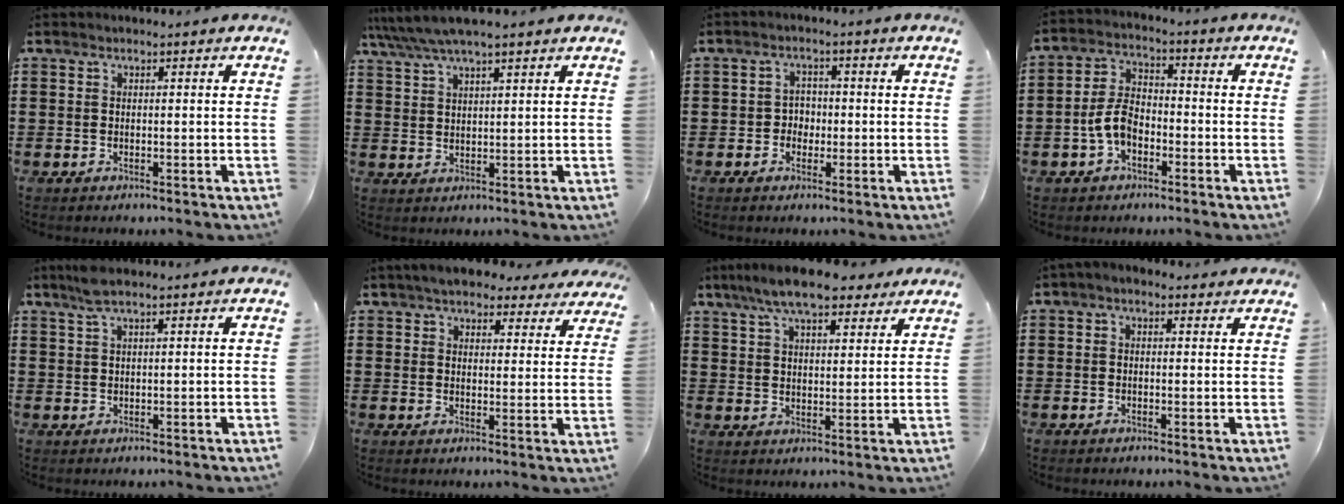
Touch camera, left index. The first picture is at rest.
{"total": 4.7, "force": [3.9, 0.6, 2.5], "torque": [-0.060, -0.007, 0.069]}
{"total": 2.6, "force": [-0.8, 2.2, 1.0], "torque": [-0.027, 0.007, -0.020]}
{"total": 5.9, "force": [-2.5, 3.5, 4.0], "torque": [-0.106, 0.003, -0.056]}
{"total": 3.0, "force": [2.1, 0.4, 2.1], "torque": [-0.047, 0.003, 0.037]}
{"total": 5.2, "force": [4.8, 1.2, 1.7], "torque": [-0.044, -0.011, 0.085]}
{"total": 9.2, "force": [7.4, 2.4, 4.9], "torque": [-0.116, -0.006, 0.138]}
{"total": 1.3, "force": [0.4, 0.8, 0.9], "torque": [-0.019, 0.006, 0.007]}